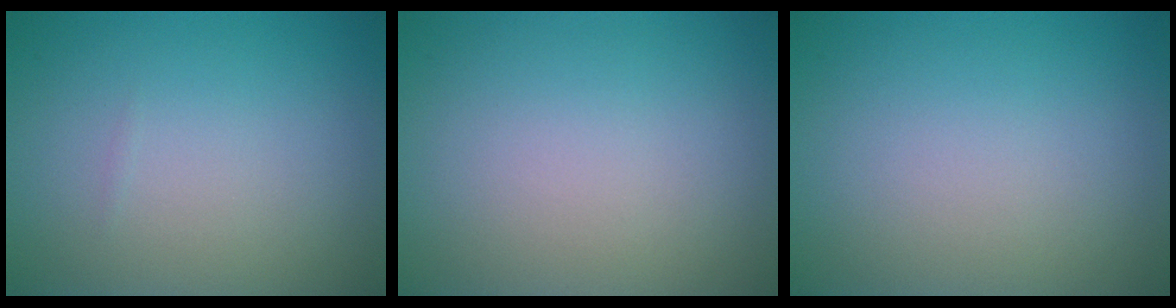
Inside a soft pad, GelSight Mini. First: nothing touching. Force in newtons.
{"total": 0.0}
{"total": 0.0}